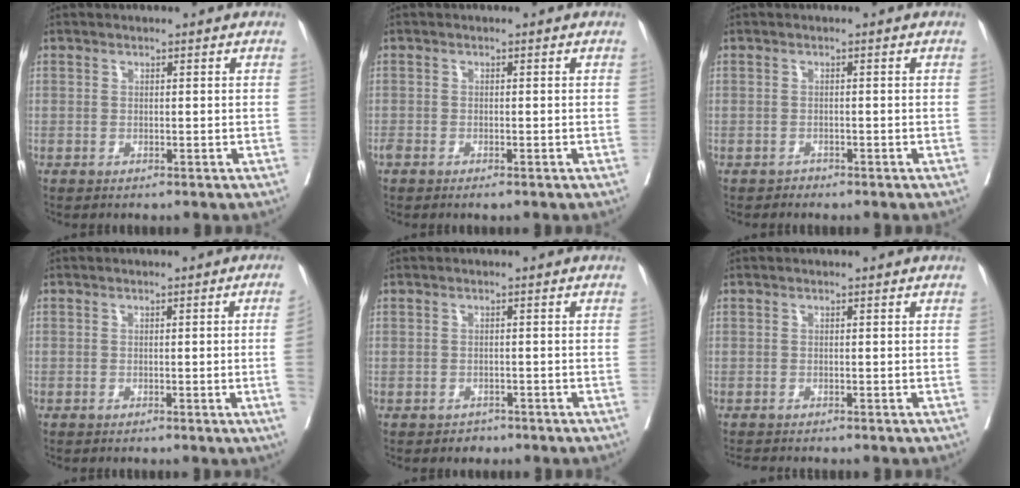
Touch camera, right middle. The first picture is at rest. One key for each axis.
{"total": 1.9, "fx": -1.4, "fy": 0.7, "fz": 1.1, "tx": -0.022, "ty": -0.004, "tz": -0.022}
{"total": 0.6, "fx": -0.5, "fy": 0.3, "fz": -0.1, "tx": 0.000, "ty": 0.000, "tz": -0.012}
{"total": 3.1, "fx": -0.4, "fy": -1.1, "fz": 2.9, "tx": -0.034, "ty": -0.006, "tz": -0.004}
{"total": 1.6, "fx": -1.2, "fy": 1.1, "fz": 0.1, "tx": -0.005, "ty": 0.003, "tz": -0.017}
{"total": 1.6, "fx": -1.5, "fy": 0.0, "fz": 0.4, "tx": -0.008, "ty": -0.004, "tz": -0.022}